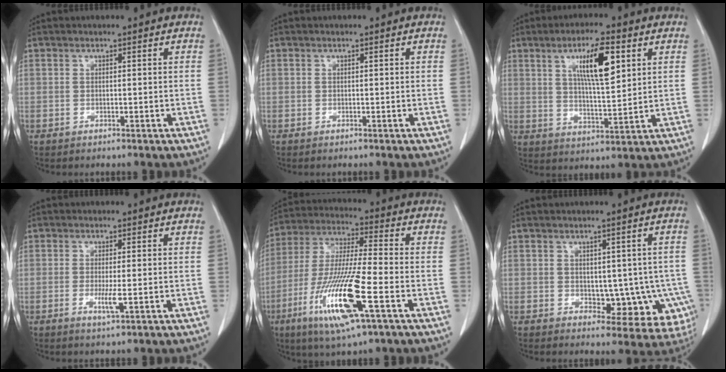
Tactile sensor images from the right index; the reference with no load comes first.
{"total": 0.0}
{"total": 10.1, "force": [4.0, 1.8, 9.1], "torque": [-0.157, 0.002, 0.070]}
{"total": 2.7, "force": [-0.6, 0.1, 2.6], "torque": [-0.050, -0.007, -0.008]}
{"total": 16.6, "force": [-6.3, 1.2, 15.4], "torque": [-0.315, -0.026, -0.115]}
{"total": 9.1, "force": [-1.9, 5.3, 7.1], "torque": [-0.062, 0.011, -0.012]}